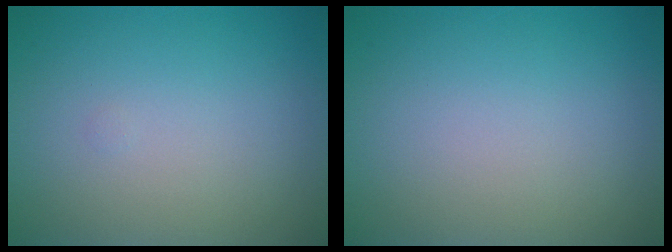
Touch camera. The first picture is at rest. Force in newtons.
{"total": 0.0}